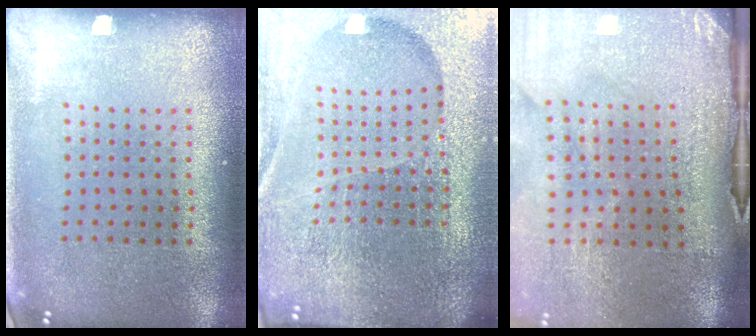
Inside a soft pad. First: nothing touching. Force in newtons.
{"total": 6.8, "press": 5.9, "slide": 3.4}
{"total": 4.4, "press": 3.7, "slide": 2.5}